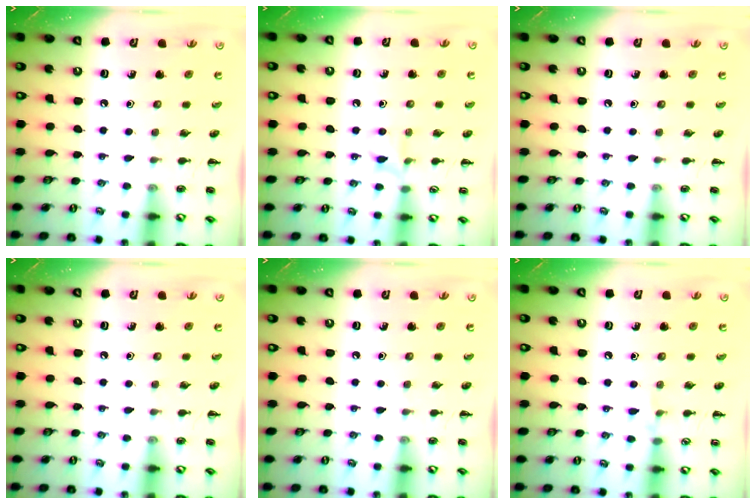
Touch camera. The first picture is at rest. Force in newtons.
{"total": 5.5, "press": 5.1, "slide": 2.0}
{"total": 0.0}
{"total": 0.0}
{"total": 0.0}
{"total": 4.3, "press": 4.0, "slide": 1.6}